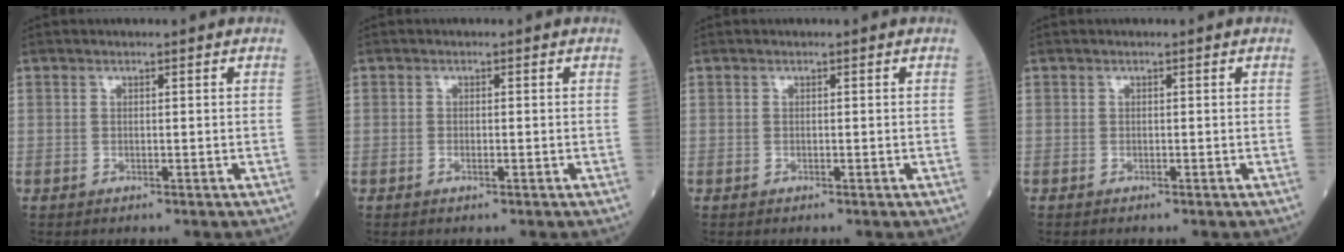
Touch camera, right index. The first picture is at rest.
{"total": 1.3, "force": [-0.4, 0.6, 1.1], "torque": [-0.028, 0.000, -0.004]}
{"total": 0.0}
{"total": 0.6, "force": [-0.3, 0.4, 0.3], "torque": [-0.019, 0.003, -0.004]}